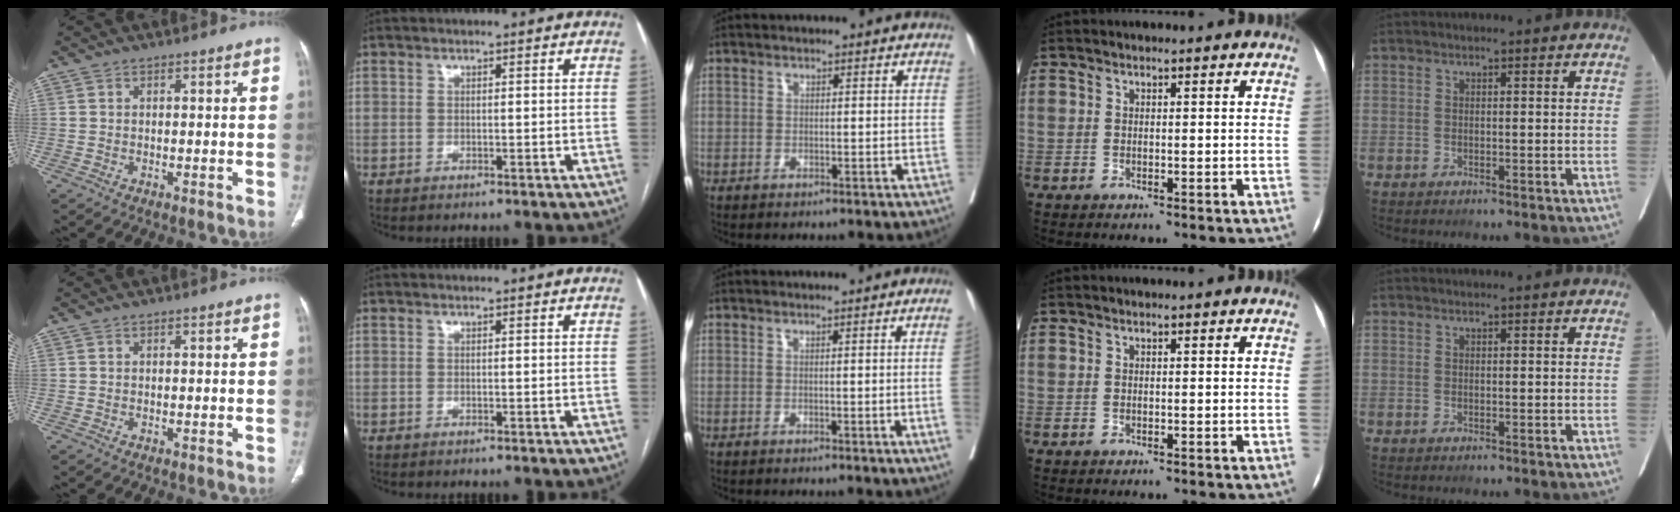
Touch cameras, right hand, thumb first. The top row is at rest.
{"middle": {"total": 2.8, "force": [-0.3, -1.2, 2.5], "torque": [-0.032, -0.004, 0.000]}}